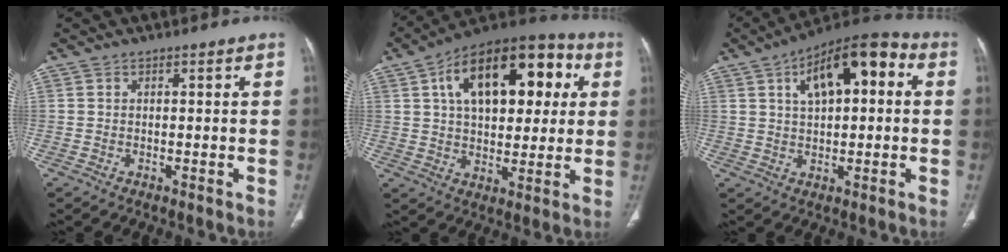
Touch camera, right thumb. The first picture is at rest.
{"total": 23.6, "force": [6.7, 12.9, 18.5], "torque": [-0.244, 0.021, 0.096]}
{"total": 15.1, "force": [4.3, 7.1, 12.6], "torque": [-0.169, 0.025, 0.059]}